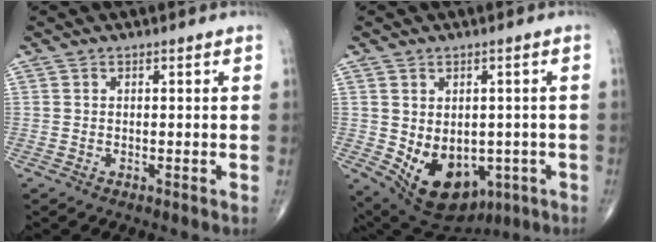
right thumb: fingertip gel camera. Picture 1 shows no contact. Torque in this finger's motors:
{"motor_torque": [-0.23, 0.84, 0.20, -0.16, 0.26]}